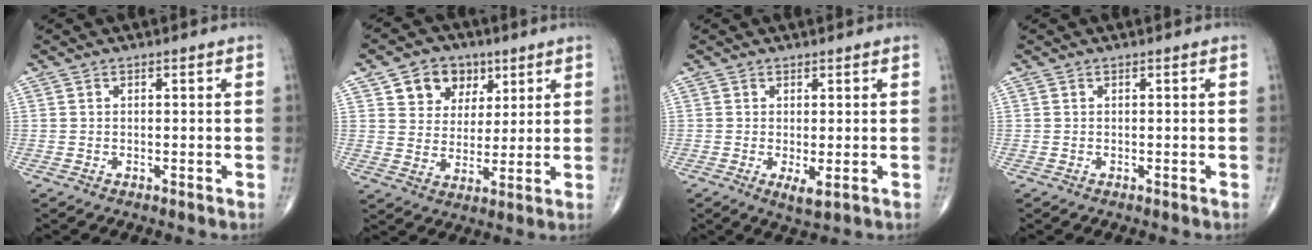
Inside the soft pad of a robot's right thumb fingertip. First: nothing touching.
{"total": 9.7, "force": [4.7, 7.7, 3.7], "torque": [-0.024, -0.016, 0.080]}
{"total": 2.7, "force": [-0.5, 0.9, 2.5], "torque": [-0.044, -0.010, -0.005]}
{"total": 0.0}